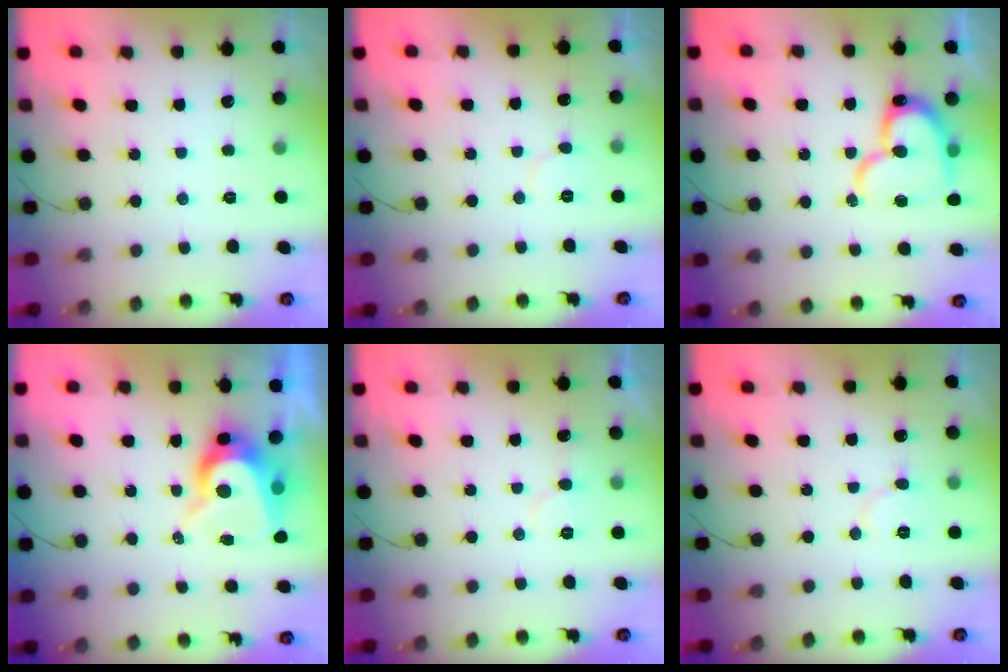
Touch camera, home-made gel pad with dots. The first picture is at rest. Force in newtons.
{"total": 3.9, "press": 3.9, "slide": 0.3}
{"total": 16.3, "press": 16.3, "slide": 1.2}
{"total": 10.2, "press": 10.2, "slide": 1.0}
{"total": 7.2, "press": 7.2, "slide": 0.4}
{"total": 6.5, "press": 6.5, "slide": 0.4}